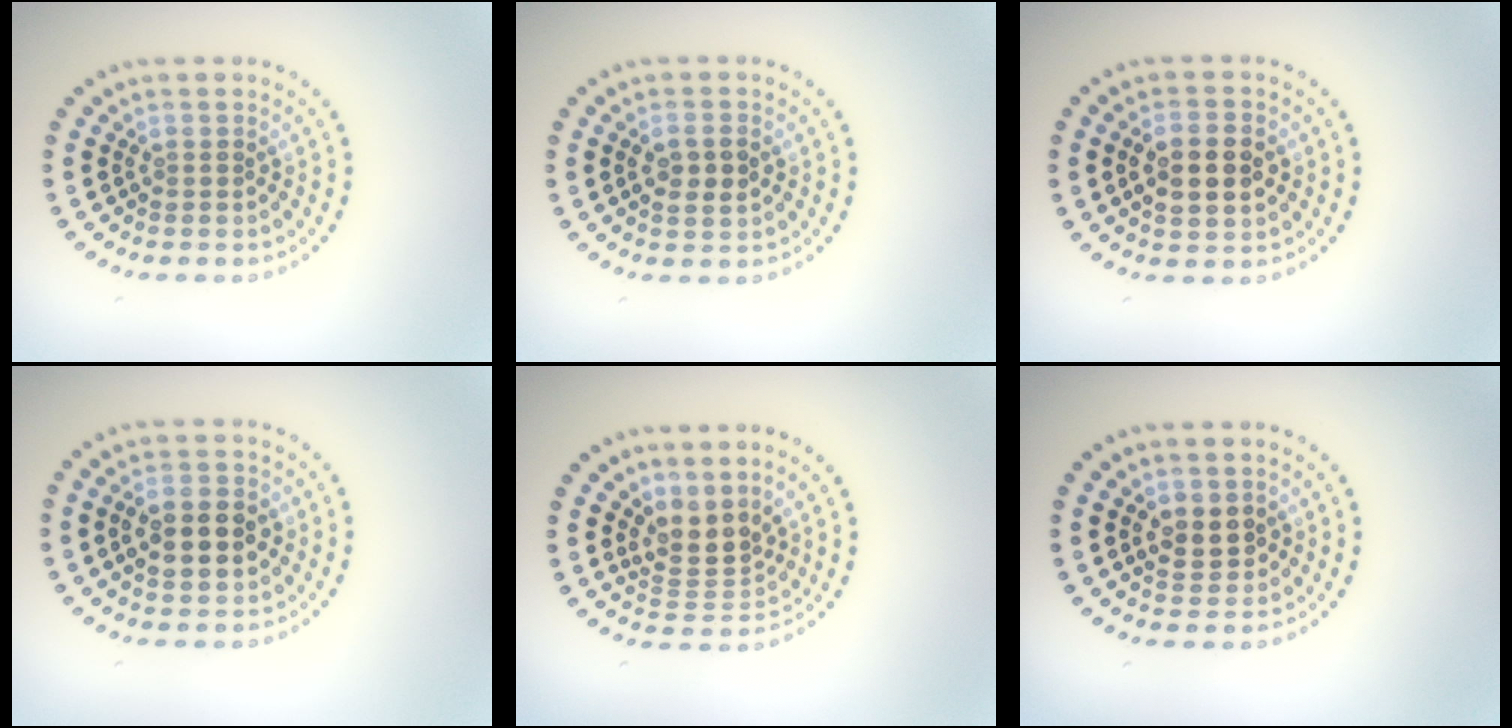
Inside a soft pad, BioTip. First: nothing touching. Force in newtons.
{"total": 2.4, "press": 2.4, "slide": 0.4}
{"total": 3.9, "press": 3.9, "slide": 0.2}
{"total": 4.6, "press": 4.6, "slide": 0.1}
{"total": 3.1, "press": 2.4, "slide": 2.0}
{"total": 2.4, "press": 2.4, "slide": 0.3}